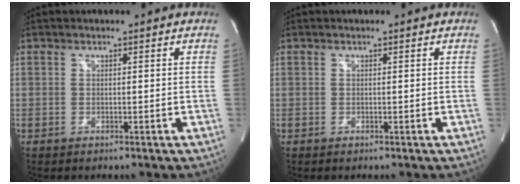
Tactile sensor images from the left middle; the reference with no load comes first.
{"total": 0.0}